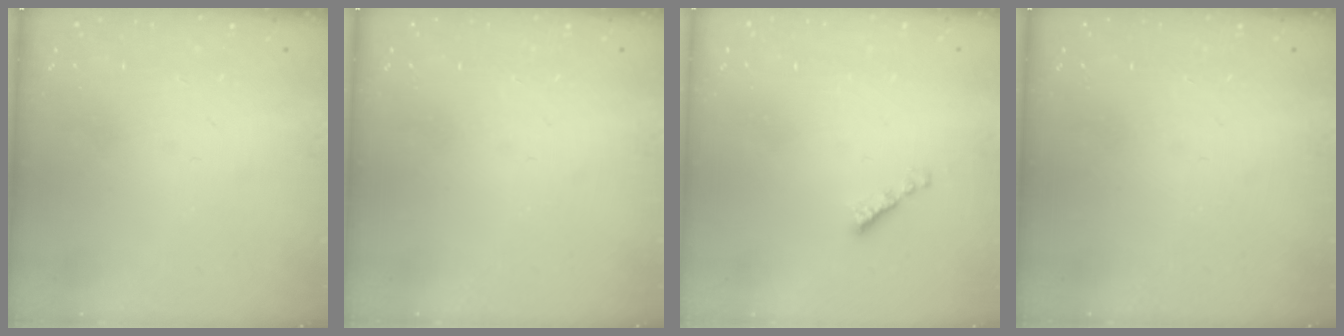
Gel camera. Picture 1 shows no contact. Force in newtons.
{"total": 0.0}
{"total": 2.1, "press": 2.0, "slide": 0.7}
{"total": 0.0}